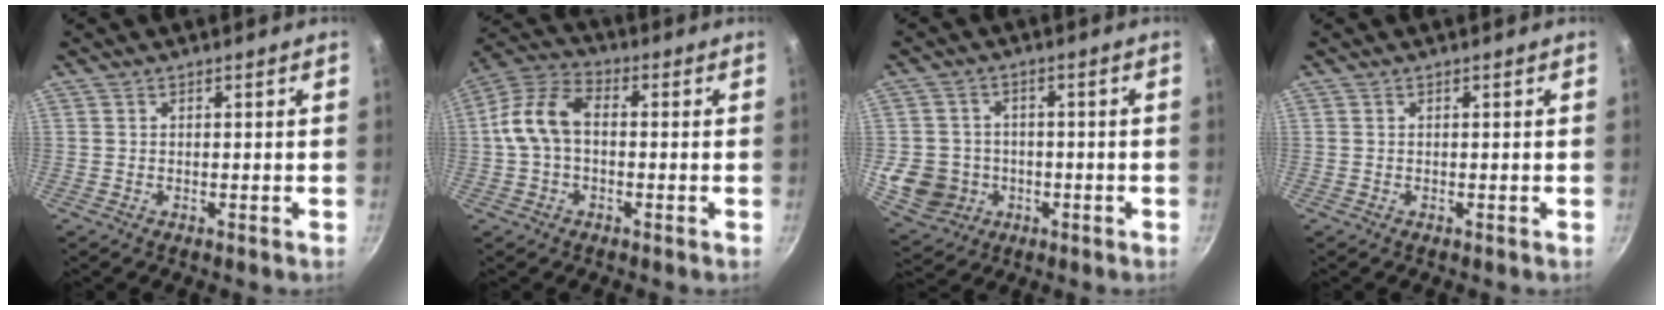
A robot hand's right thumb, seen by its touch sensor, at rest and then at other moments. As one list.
[{"total": 9.9, "force": [-0.3, 6.5, 7.5], "torque": [-0.137, 0.036, -0.021]}, {"total": 9.6, "force": [-2.0, 8.6, 3.8], "torque": [-0.054, 0.016, -0.021]}, {"total": 0.0}]